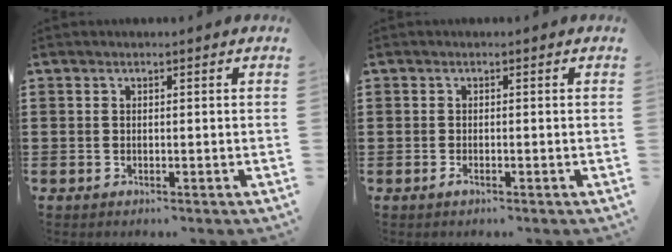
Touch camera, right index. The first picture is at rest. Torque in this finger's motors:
{"motor_torque": [-0.96, 1.13, -1.05, -0.21]}